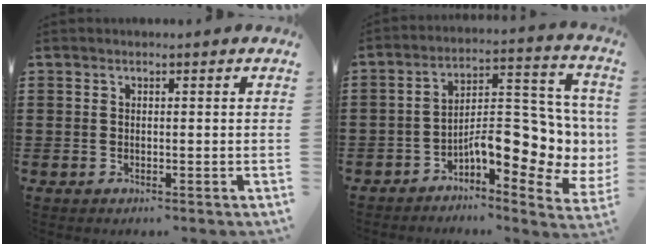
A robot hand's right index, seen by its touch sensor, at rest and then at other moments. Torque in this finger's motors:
{"motor_torque": [2.14, 0.00, 0.76, 0.18]}